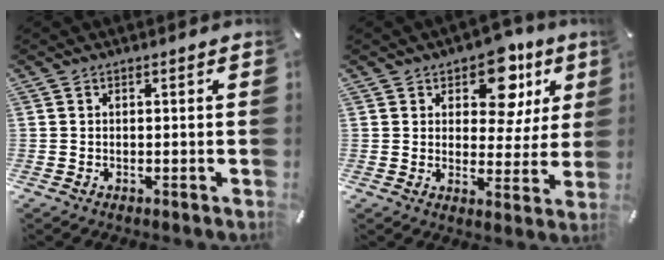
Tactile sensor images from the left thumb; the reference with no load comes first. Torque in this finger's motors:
{"motor_torque": [1.75, 1.71, 1.04, -1.01, 0.28]}